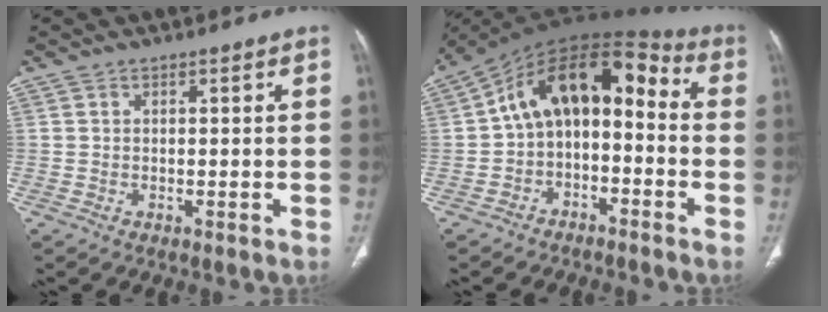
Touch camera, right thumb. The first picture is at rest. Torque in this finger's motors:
{"motor_torque": [2.51, 2.50, 0.88, -0.66, 0.36]}